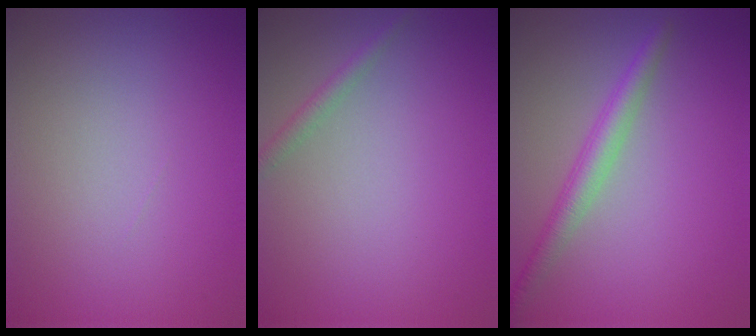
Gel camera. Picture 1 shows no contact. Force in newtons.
{"total": 1.2, "press": 1.2, "slide": 0.0}
{"total": 2.9, "press": 2.9, "slide": 0.2}